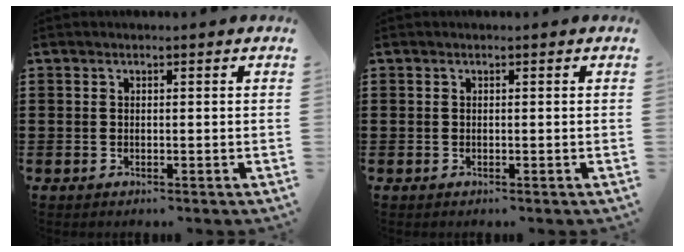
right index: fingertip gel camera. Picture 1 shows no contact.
{"total": 0.0}